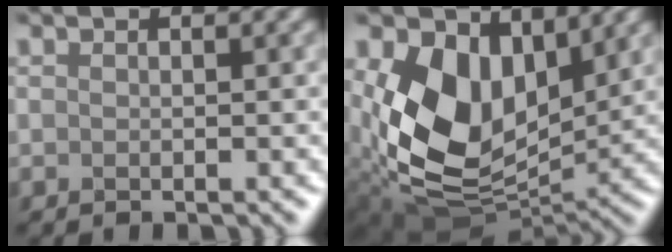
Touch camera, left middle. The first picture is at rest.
{"total": 9.6, "force": [3.0, 6.6, 6.3], "torque": [-0.145, -0.023, 0.061]}